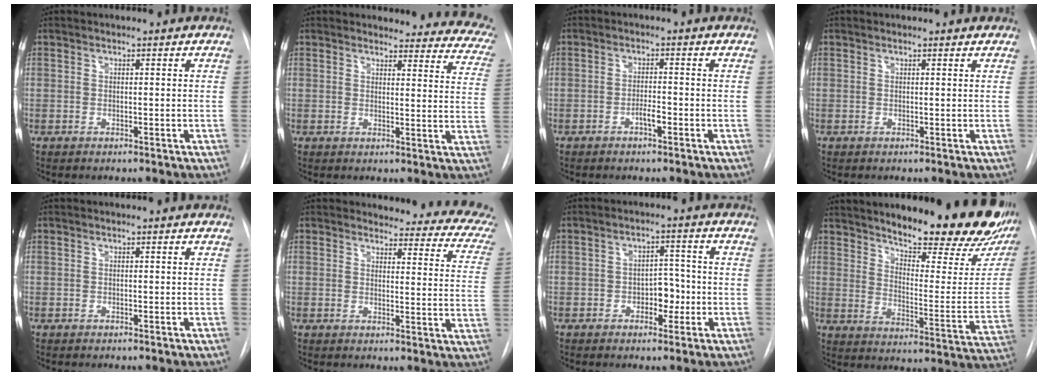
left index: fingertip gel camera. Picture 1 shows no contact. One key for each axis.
{"total": 18.5, "fx": 17.4, "fy": 4.8, "fz": 4.1, "tx": -0.013, "ty": -0.081, "tz": 0.160}
{"total": 2.0, "fx": -1.1, "fy": 0.4, "fz": 1.6, "tx": -0.026, "ty": 0.002, "tz": -0.020}
{"total": 1.7, "fx": 1.5, "fy": 0.6, "fz": 0.3, "tx": -0.011, "ty": 0.011, "tz": 0.013}
{"total": 0.0}
{"total": 16.5, "fx": 15.5, "fy": 3.6, "fz": 4.2, "tx": -0.013, "ty": -0.080, "tz": 0.139}
{"total": 4.1, "fx": -1.3, "fy": 2.6, "fz": 2.9, "tx": -0.034, "ty": 0.008, "tz": -0.019}
{"total": 25.8, "fx": 20.8, "fy": 5.3, "fz": 14.5, "tx": -0.212, "ty": -0.061, "tz": 0.265}